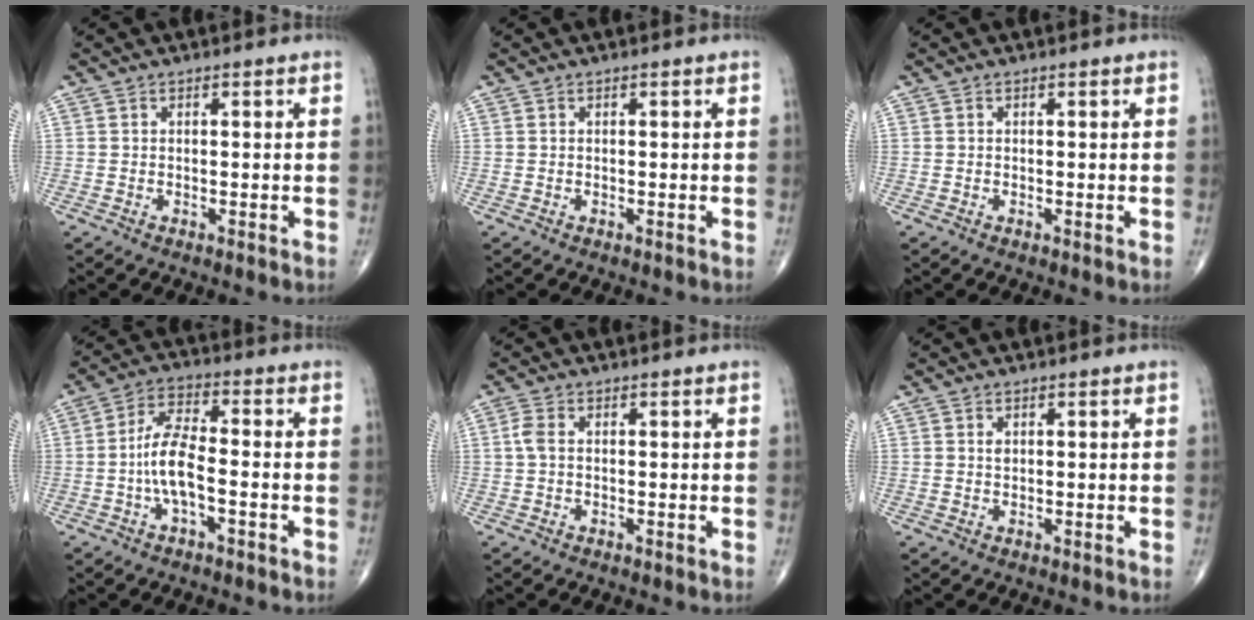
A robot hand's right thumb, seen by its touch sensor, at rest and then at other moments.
{"total": 0.0}
{"total": 0.0}
{"total": 8.3, "force": [-2.0, 3.1, 7.4], "torque": [-0.152, 0.028, -0.043]}
{"total": 2.3, "force": [0.1, 1.3, 1.8], "torque": [-0.048, 0.007, -0.001]}
{"total": 0.8, "force": [0.3, 0.5, 0.5], "torque": [-0.003, -0.002, 0.005]}